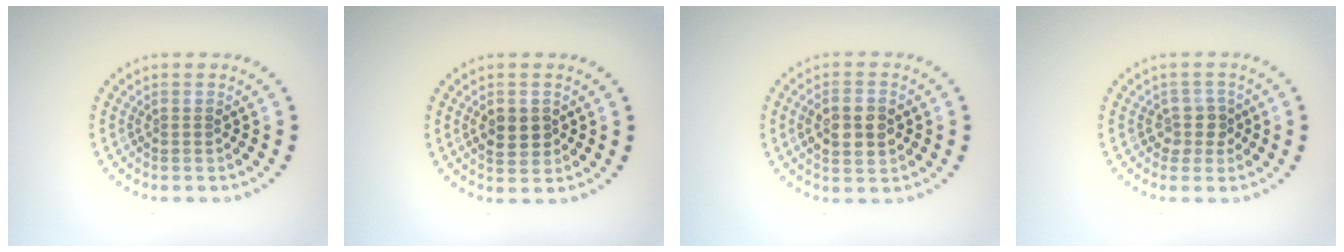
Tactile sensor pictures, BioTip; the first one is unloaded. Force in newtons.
{"total": 2.5, "press": 2.5, "slide": 0.1}
{"total": 3.8, "press": 3.8, "slide": 0.2}
{"total": 2.1, "press": 1.6, "slide": 1.3}